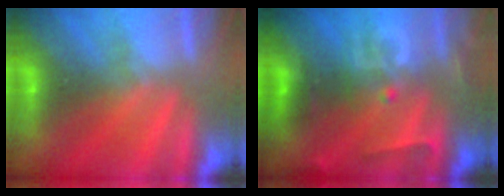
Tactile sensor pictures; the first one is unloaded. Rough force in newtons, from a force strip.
{"total": 2.9}